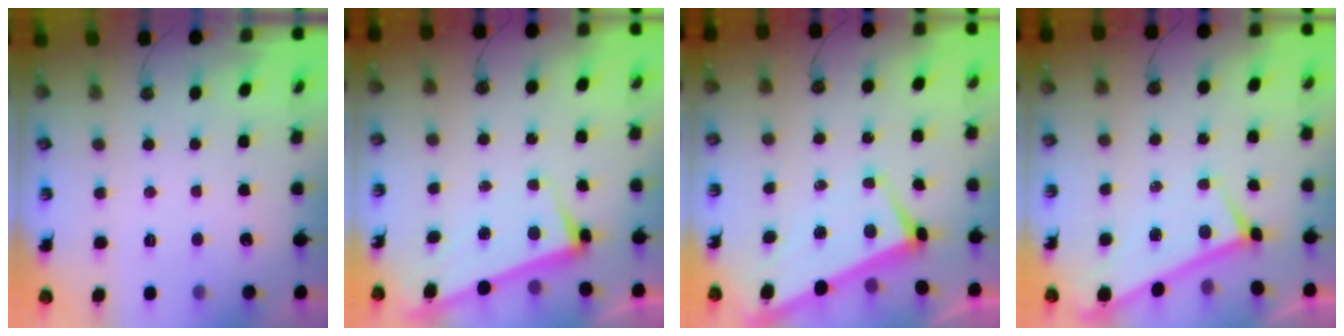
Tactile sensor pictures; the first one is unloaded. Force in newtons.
{"total": 2.6, "press": 2.5, "slide": 0.7}
{"total": 2.9, "press": 2.8, "slide": 0.9}
{"total": 0.0}